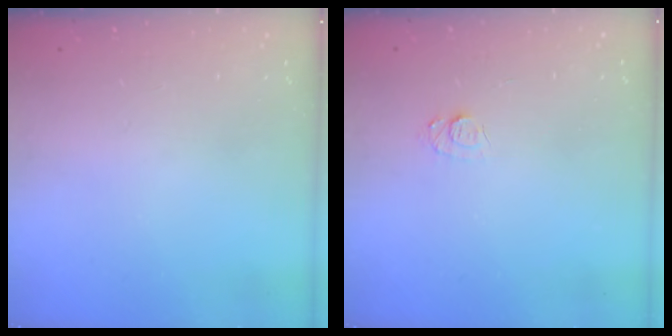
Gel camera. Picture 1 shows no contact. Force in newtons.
{"total": 5.8, "press": 5.8, "slide": 0.6}